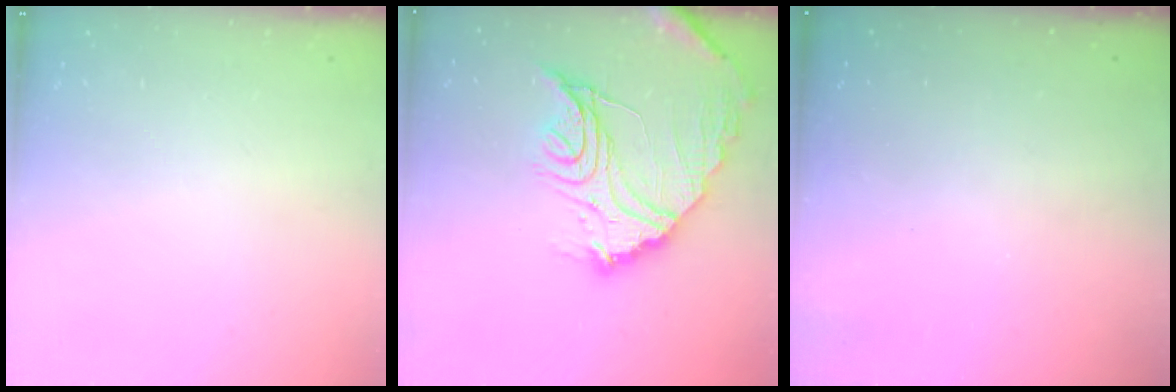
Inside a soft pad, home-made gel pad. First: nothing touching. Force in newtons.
{"total": 20.8, "press": 20.7, "slide": 1.8}
{"total": 3.0, "press": 3.0, "slide": 0.1}